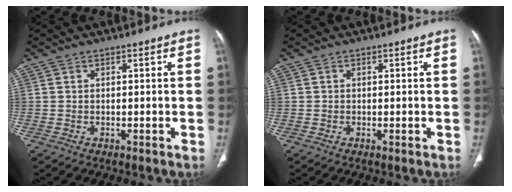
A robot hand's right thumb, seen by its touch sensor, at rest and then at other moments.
{"total": 0.0}